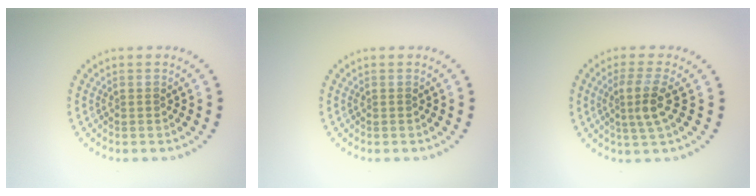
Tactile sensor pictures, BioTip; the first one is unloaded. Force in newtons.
{"total": 0.0}
{"total": 3.0, "press": 2.5, "slide": 1.6}